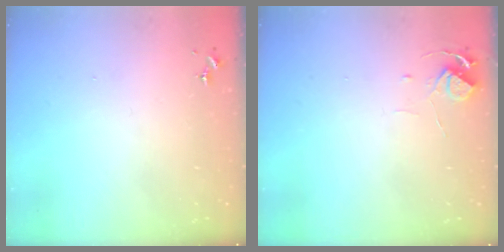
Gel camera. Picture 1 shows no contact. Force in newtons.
{"total": 6.1, "press": 6.0, "slide": 0.4}